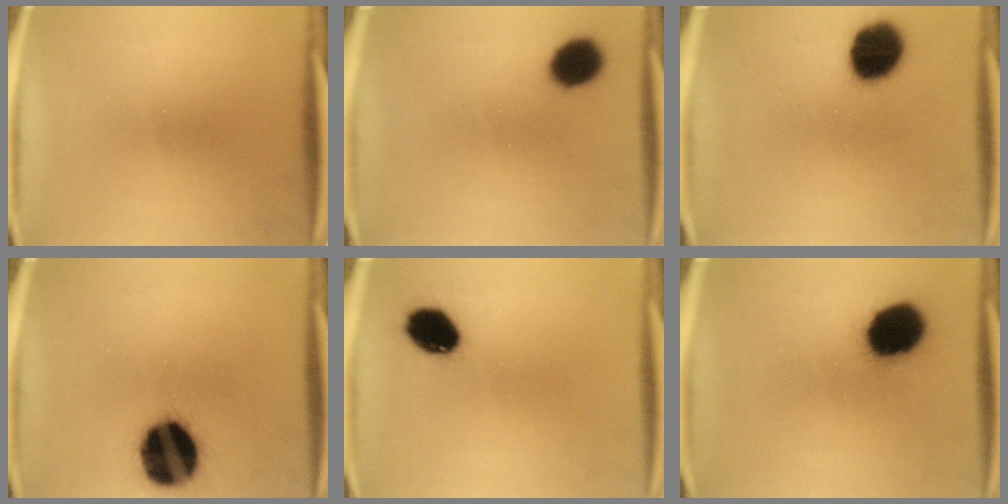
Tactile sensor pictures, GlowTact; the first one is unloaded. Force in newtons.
{"total": 8.7}
{"total": 13.2}
{"total": 19.8}
{"total": 9.5}
{"total": 15.0}